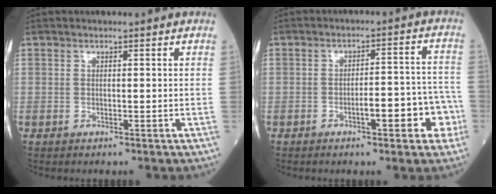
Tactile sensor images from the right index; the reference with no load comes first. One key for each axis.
{"total": 7.8, "fx": -3.4, "fy": 2.1, "fz": 6.7, "tx": -0.082, "ty": 0.029, "tz": -0.041}